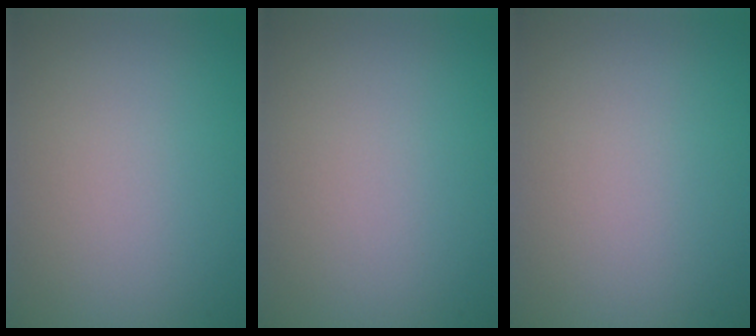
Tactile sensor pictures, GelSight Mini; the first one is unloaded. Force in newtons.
{"total": 0.0}
{"total": 0.0}